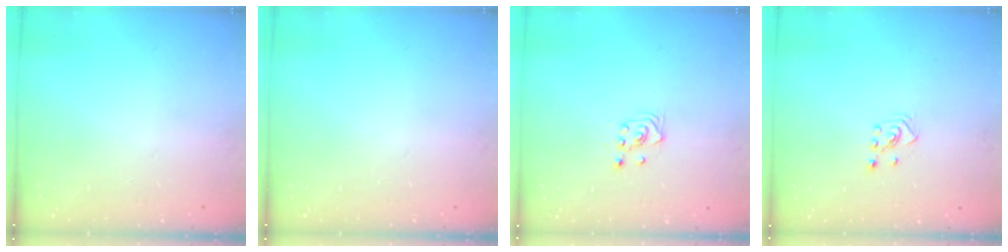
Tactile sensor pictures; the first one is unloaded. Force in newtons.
{"total": 0.0}
{"total": 3.0, "press": 2.6, "slide": 1.5}
{"total": 2.3, "press": 2.2, "slide": 0.7}